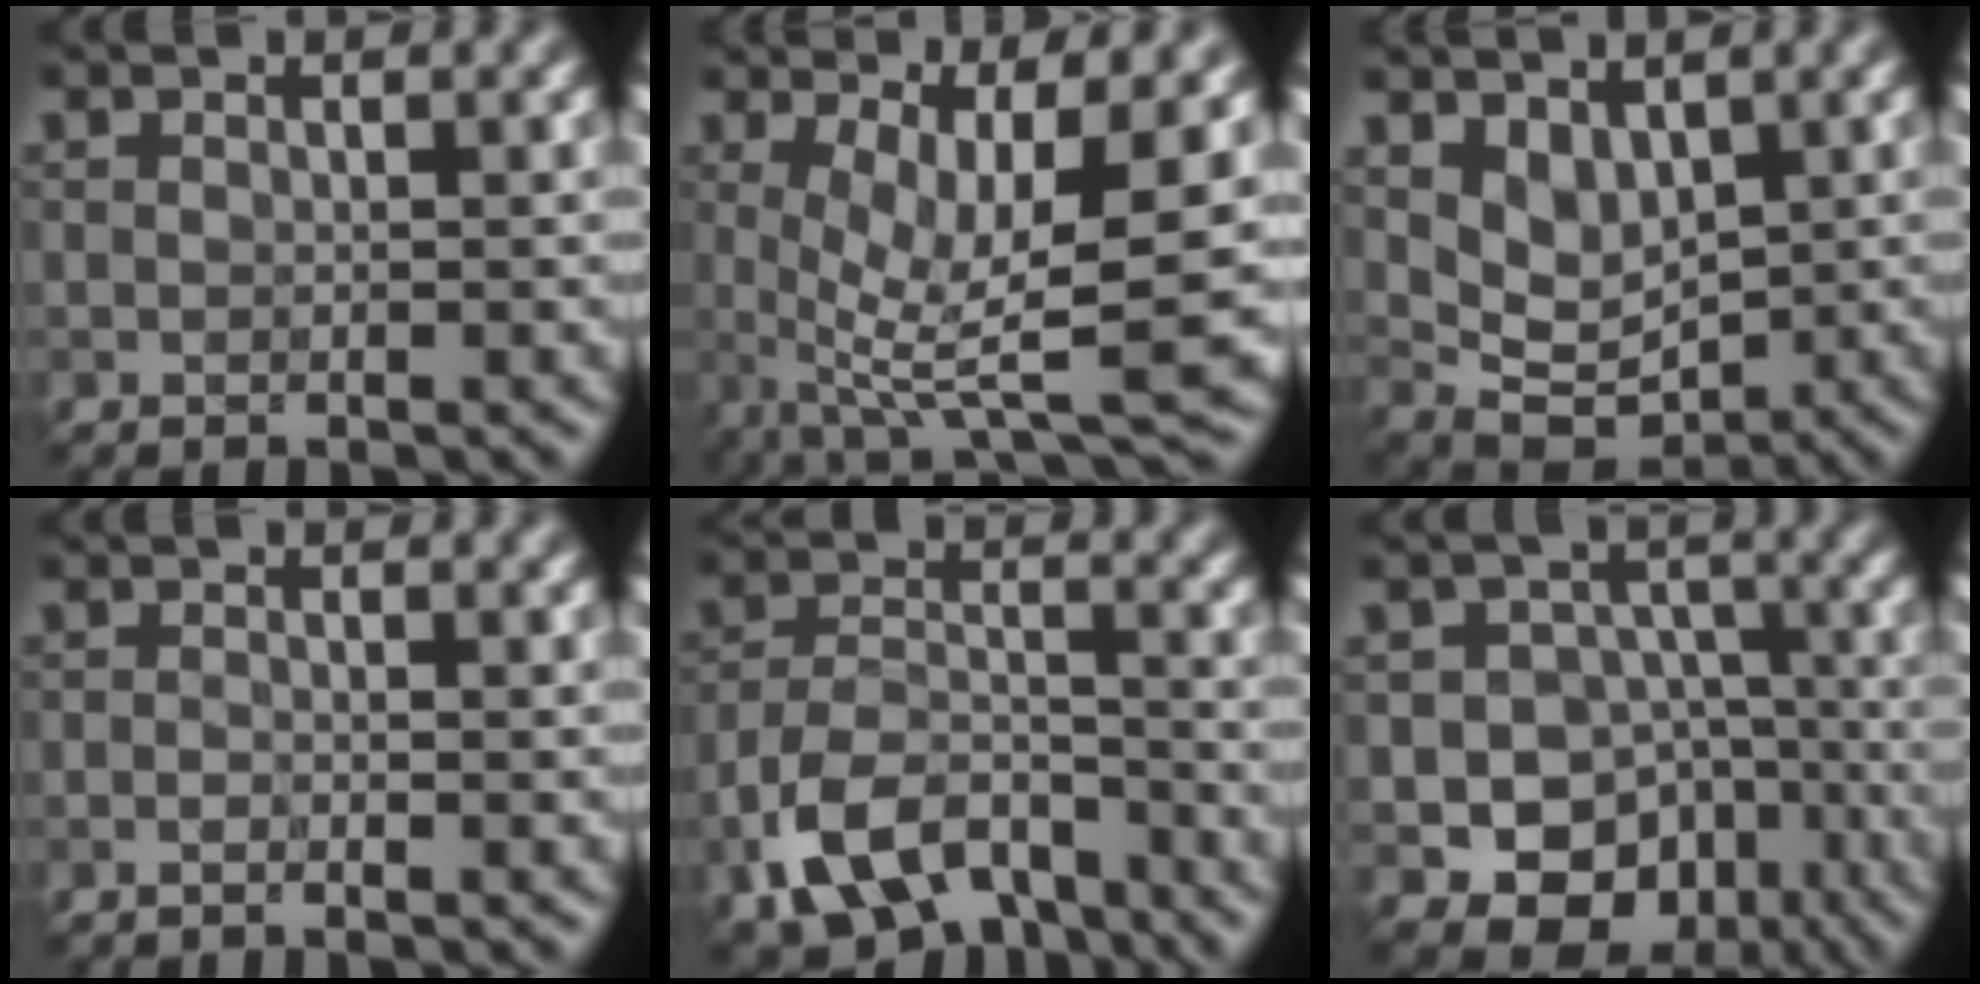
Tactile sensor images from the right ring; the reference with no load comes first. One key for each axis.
{"total": 8.5, "fx": 0.8, "fy": 2.4, "fz": 8.2, "tx": -0.133, "ty": -0.009, "tz": 0.016}
{"total": 3.3, "fx": 1.7, "fy": 2.1, "fz": 1.9, "tx": -0.044, "ty": -0.014, "tz": 0.032}
{"total": 1.0, "fx": -0.7, "fy": 0.1, "fz": 0.7, "tx": -0.017, "ty": -0.001, "tz": -0.016}
{"total": 8.1, "fx": -5.1, "fy": 4.1, "fz": 4.7, "tx": -0.088, "ty": -0.005, "tz": -0.097}
{"total": 12.0, "fx": -5.2, "fy": 10.1, "fz": 3.8, "tx": -0.036, "ty": -0.009, "tz": -0.090}